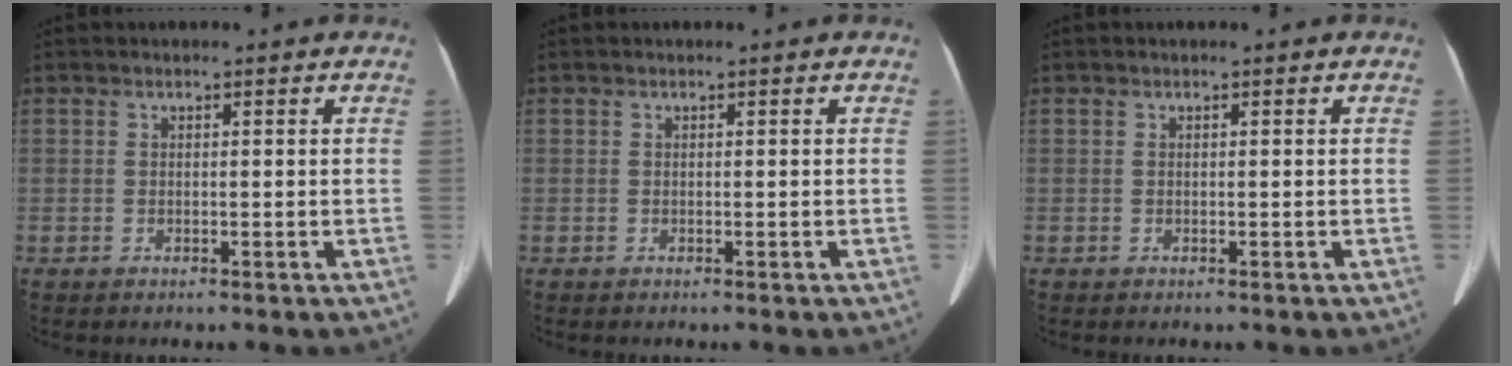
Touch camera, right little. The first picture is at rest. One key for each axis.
{"total": 0.0}
{"total": 0.0}